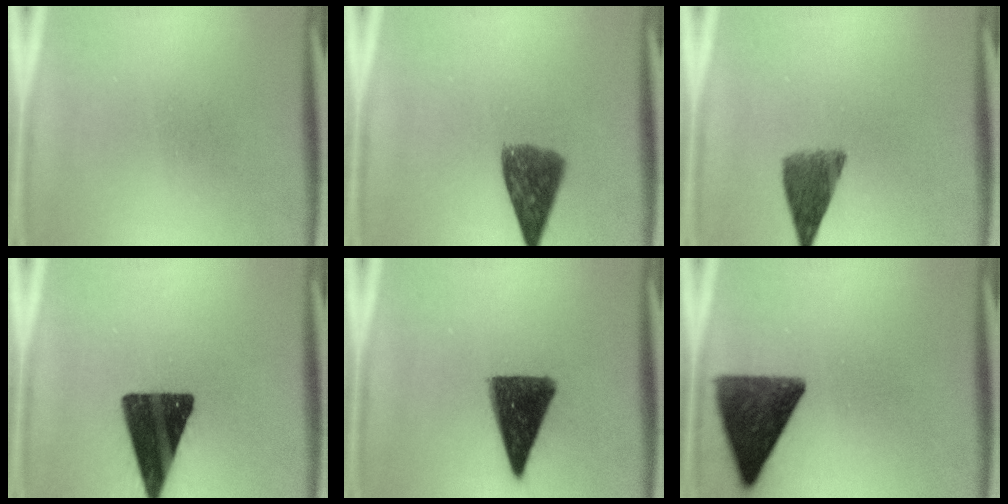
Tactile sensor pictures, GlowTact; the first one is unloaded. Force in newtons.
{"total": 7.6}
{"total": 6.3}
{"total": 16.5}
{"total": 12.4}
{"total": 12.2}